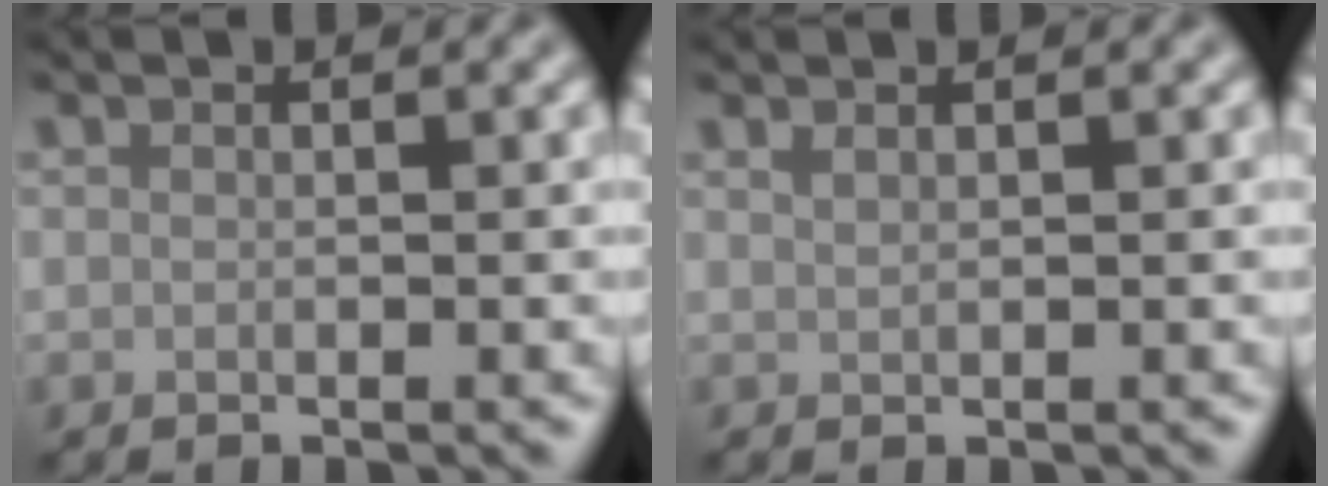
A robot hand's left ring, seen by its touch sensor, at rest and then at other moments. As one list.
[{"total": 0.7, "force": [0.5, 0.2, 0.3], "torque": [-0.005, 0.000, 0.011]}]